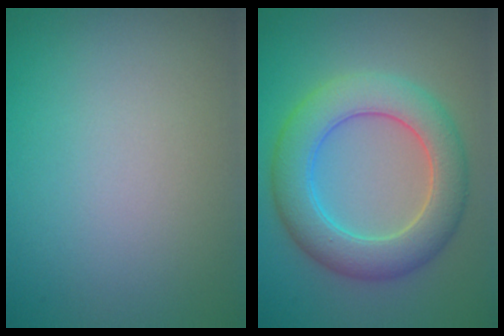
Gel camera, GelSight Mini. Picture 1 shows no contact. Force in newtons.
{"total": 6.8, "press": 6.8, "slide": 0.3}